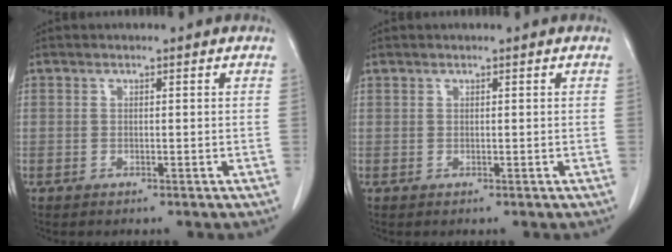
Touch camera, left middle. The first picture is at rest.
{"total": 0.0}